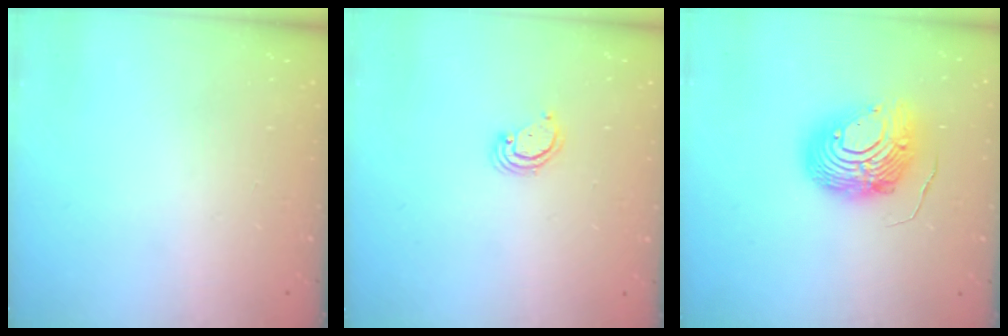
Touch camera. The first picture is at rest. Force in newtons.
{"total": 2.6, "press": 2.6, "slide": 0.2}
{"total": 12.2, "press": 12.2, "slide": 1.2}